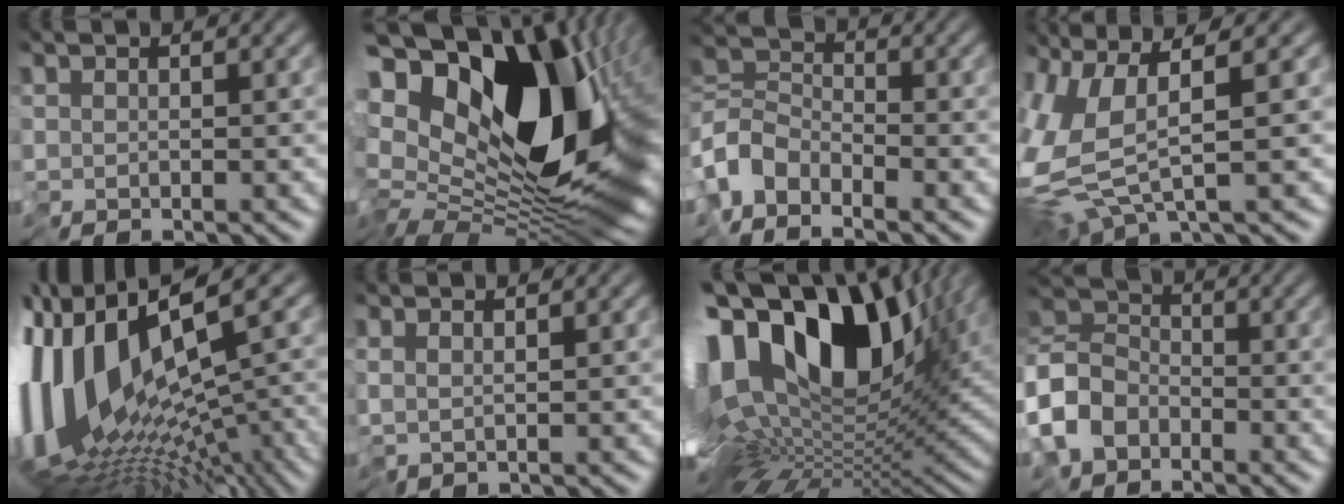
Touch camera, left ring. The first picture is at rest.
{"total": 17.4, "force": [3.2, 10.3, 13.7], "torque": [-0.249, 0.024, 0.057]}
{"total": 3.9, "force": [-3.2, 1.8, 1.5], "torque": [-0.032, 0.006, -0.083]}
{"total": 9.4, "force": [0.7, 3.7, 8.7], "torque": [-0.232, -0.016, 0.039]}
{"total": 15.0, "force": [0.2, 6.4, 13.6], "torque": [-0.270, 0.004, 0.023]}
{"total": 0.9, "force": [0.6, -0.3, 0.6], "torque": [-0.014, 0.004, 0.014]}
{"total": 20.3, "force": [6.7, 8.9, 17.0], "torque": [-0.277, 0.017, 0.125]}
{"total": 6.2, "force": [-3.6, 4.2, 2.7], "torque": [-0.061, 0.009, -0.094]}